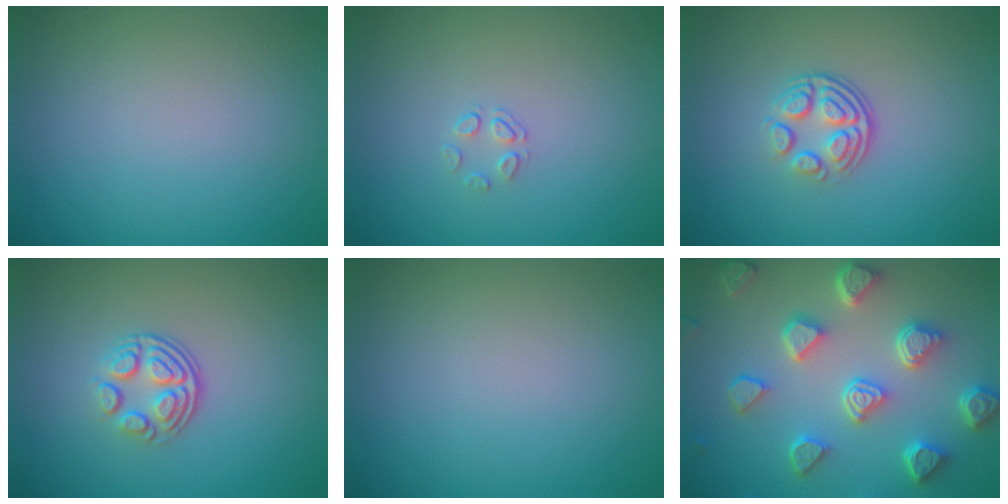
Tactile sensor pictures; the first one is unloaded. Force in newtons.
{"total": 1.1, "press": 0.5, "slide": 1.0}
{"total": 3.7, "press": 2.6, "slide": 2.7}
{"total": 3.5, "press": 2.4, "slide": 2.6}
{"total": 0.0}
{"total": 6.6, "press": 5.3, "slide": 3.9}